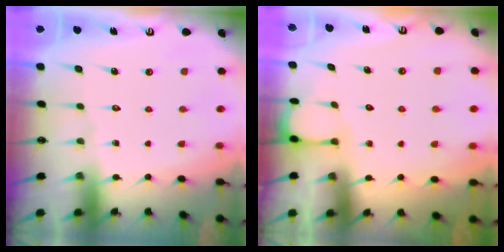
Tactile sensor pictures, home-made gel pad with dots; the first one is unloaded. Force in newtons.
{"total": 2.1, "press": 2.1, "slide": 0.2}